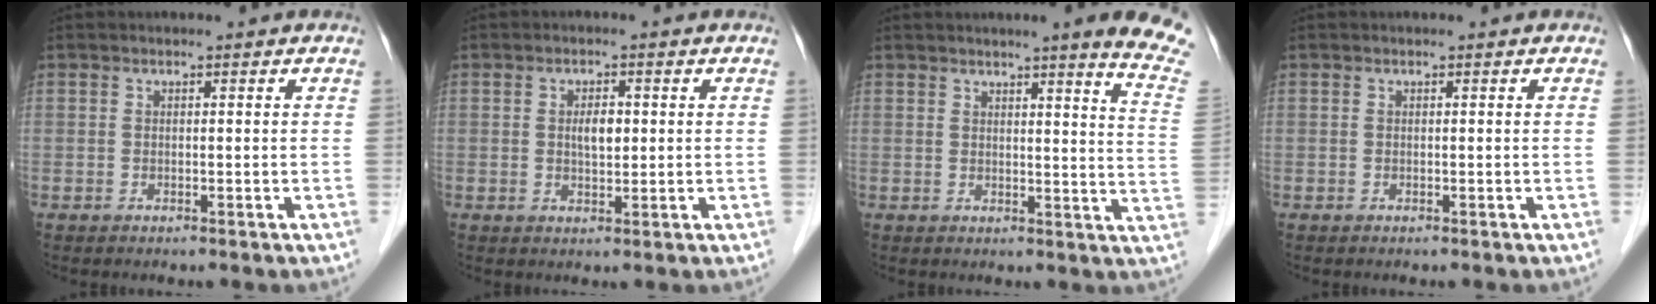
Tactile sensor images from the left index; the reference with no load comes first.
{"total": 2.9, "force": [0.4, 1.3, 2.6], "torque": [-0.044, 0.004, 0.006]}
{"total": 12.1, "force": [9.8, -0.7, 7.0], "torque": [-0.076, -0.055, 0.088]}
{"total": 0.0}